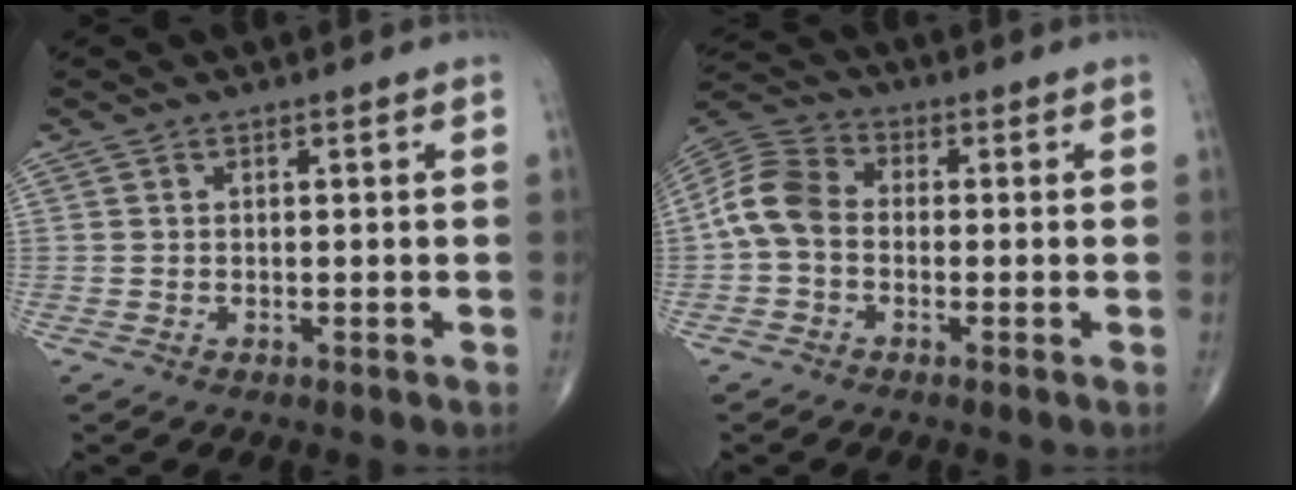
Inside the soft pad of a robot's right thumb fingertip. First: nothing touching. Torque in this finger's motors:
{"motor_torque": [-0.11, 0.33, 0.50, -0.42, 0.26]}